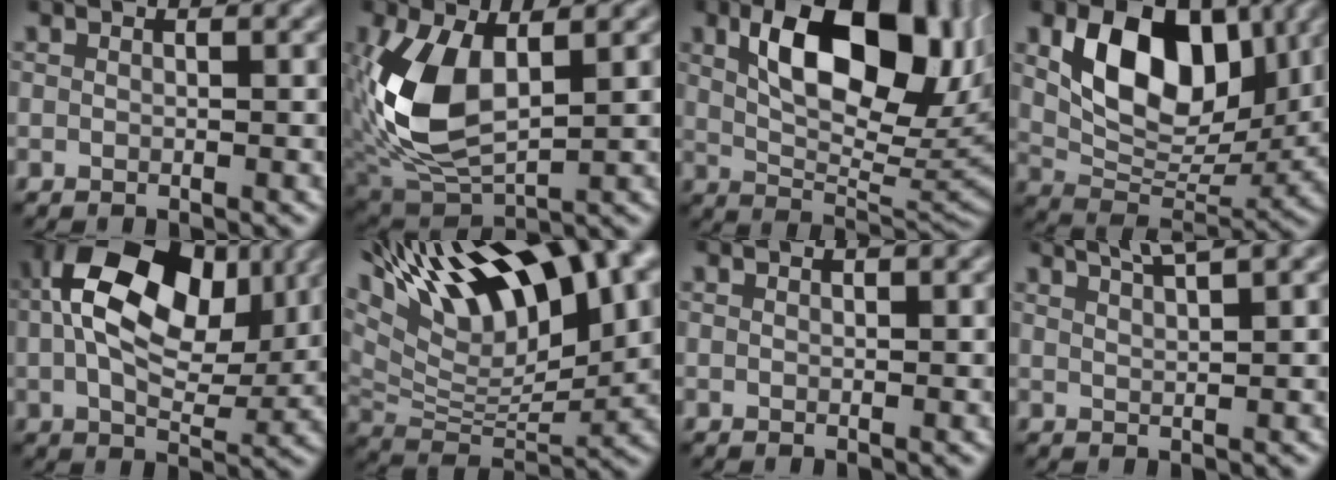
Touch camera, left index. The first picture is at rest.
{"total": 8.5, "force": [1.1, 4.7, 7.0], "torque": [-0.166, -0.005, 0.023]}
{"total": 12.0, "force": [3.8, 6.1, 9.6], "torque": [-0.142, 0.000, 0.067]}
{"total": 10.0, "force": [3.2, 6.5, 7.0], "torque": [-0.117, -0.011, 0.060]}
{"total": 13.7, "force": [3.2, 8.4, 10.4], "torque": [-0.178, 0.024, 0.050]}
{"total": 18.4, "force": [10.9, 7.0, 13.1], "torque": [-0.242, 0.045, 0.184]}
{"total": 0.0}
{"total": 4.4, "force": [3.4, 0.9, 2.7], "torque": [-0.018, 0.017, 0.026]}